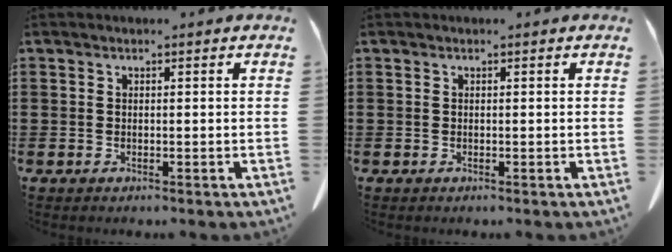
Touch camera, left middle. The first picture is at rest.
{"total": 0.0}